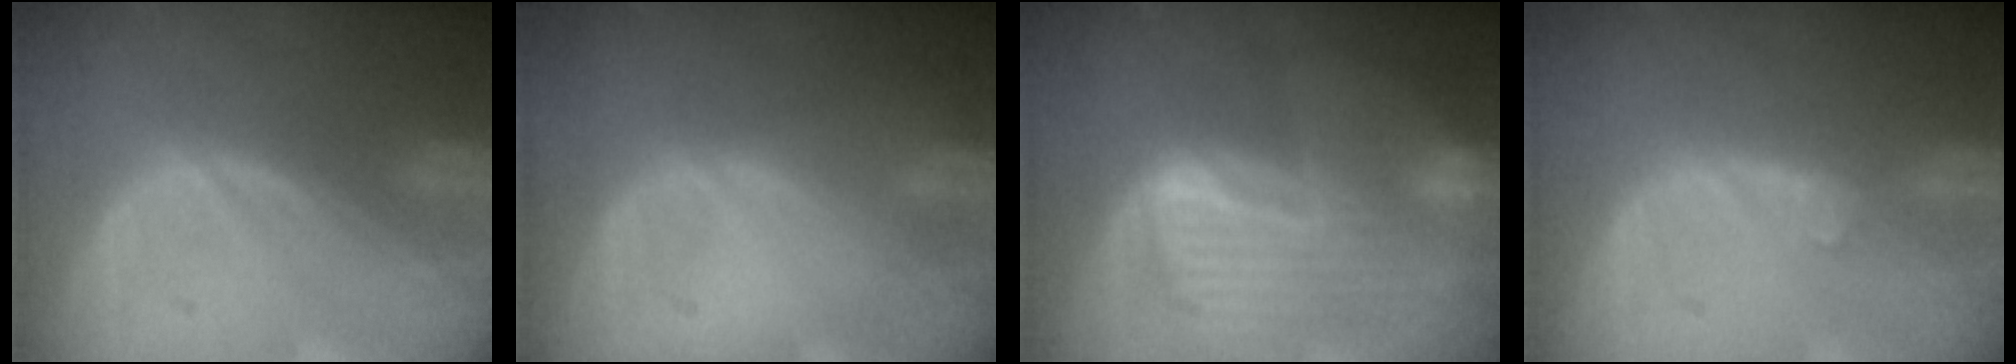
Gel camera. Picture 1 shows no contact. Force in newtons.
{"total": 0.0}
{"total": 9.8, "press": 8.4, "slide": 5.0}
{"total": 2.0, "press": 1.6, "slide": 1.1}